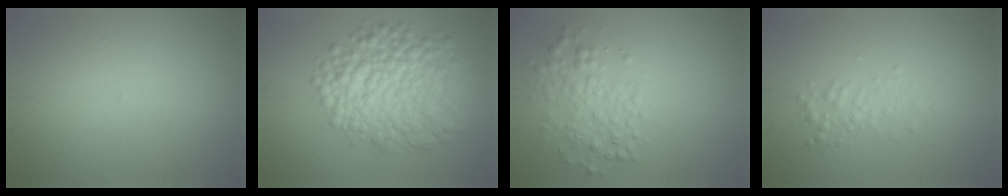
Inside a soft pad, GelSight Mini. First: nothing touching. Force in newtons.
{"total": 7.8, "press": 7.8, "slide": 0.2}
{"total": 2.9, "press": 2.9, "slide": 0.0}
{"total": 1.5, "press": 1.5, "slide": 0.1}